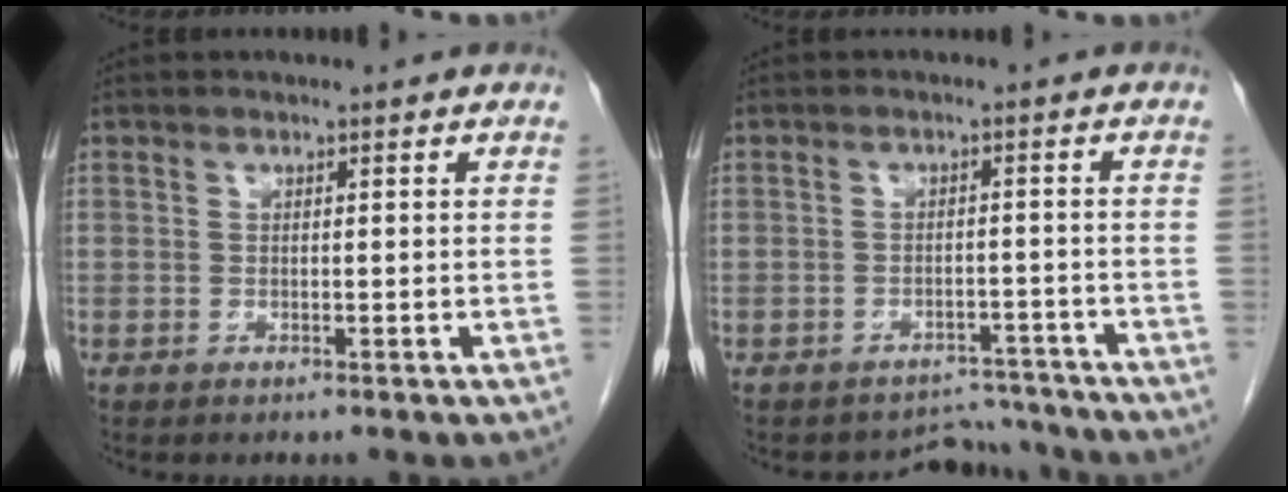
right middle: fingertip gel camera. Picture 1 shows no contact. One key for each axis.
{"total": 4.3, "fx": -3.9, "fy": 1.5, "fz": -1.2, "tx": 0.014, "ty": 0.019, "tz": -0.049}